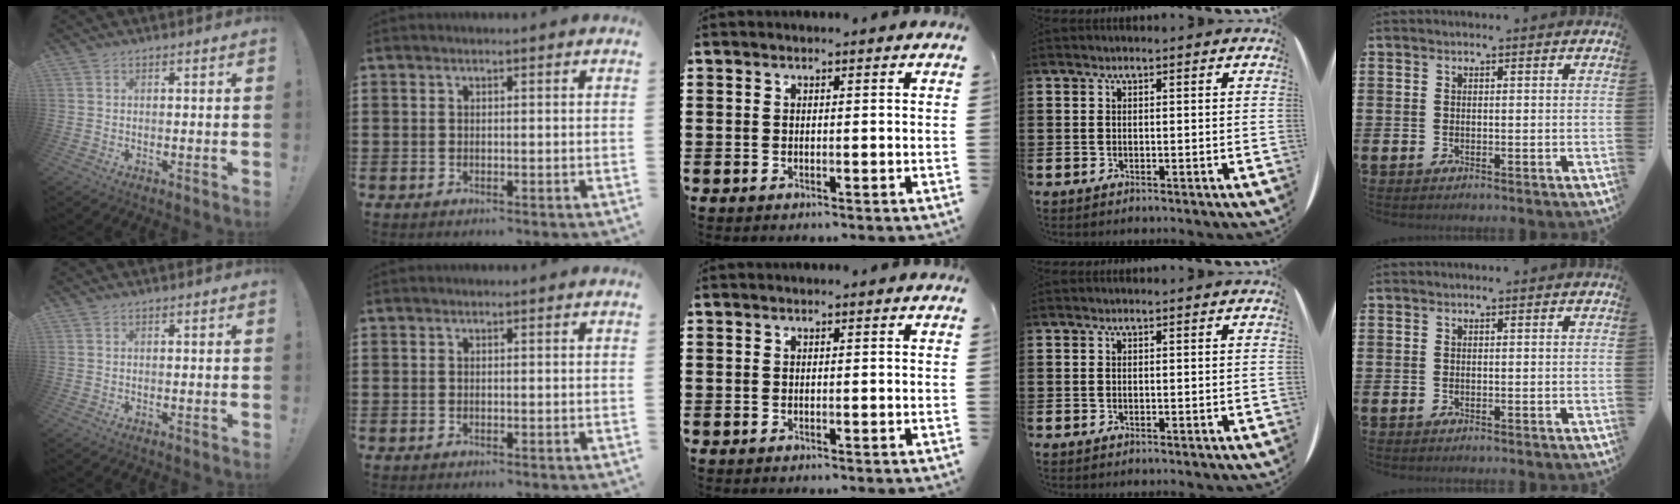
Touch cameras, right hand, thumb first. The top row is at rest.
{}